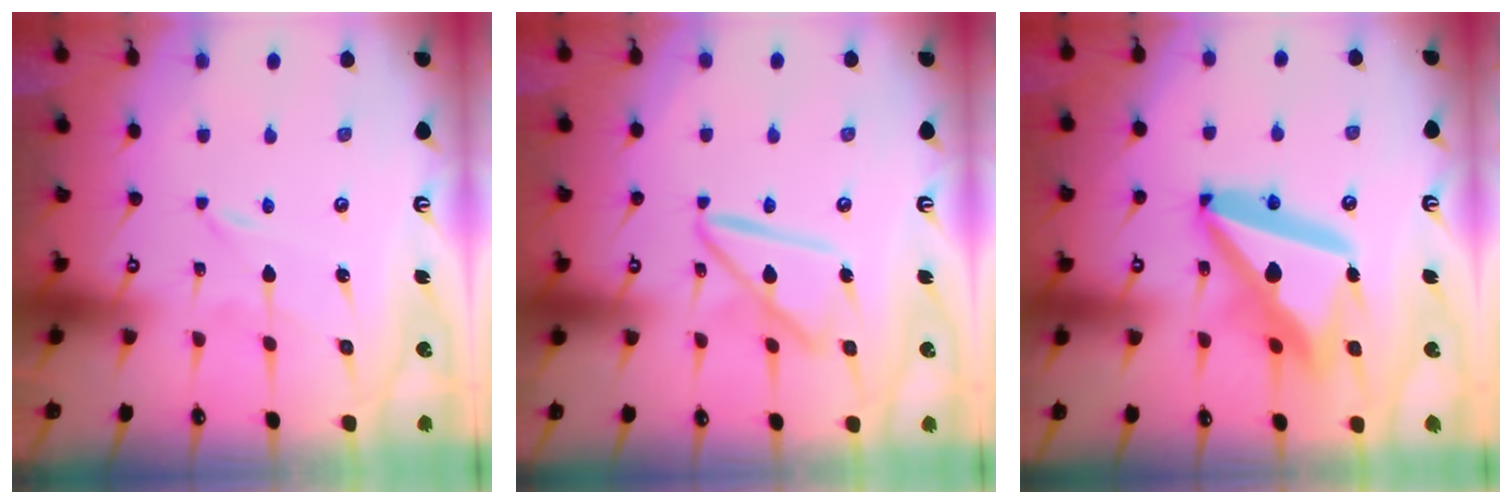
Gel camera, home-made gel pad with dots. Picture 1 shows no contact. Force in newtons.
{"total": 14.0, "press": 13.9, "slide": 1.5}
{"total": 20.0, "press": 19.9, "slide": 2.5}